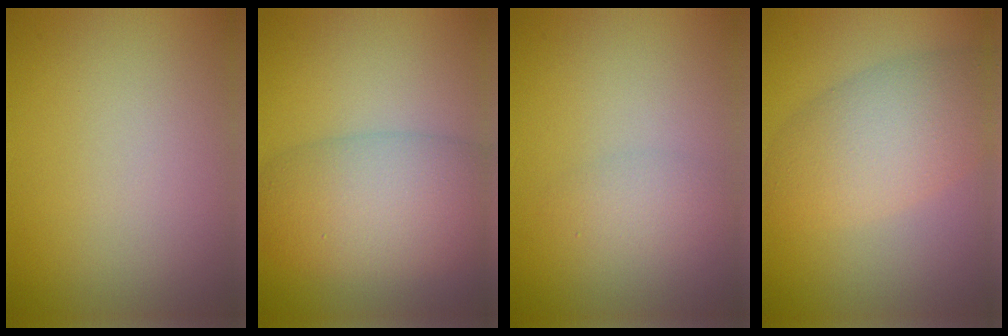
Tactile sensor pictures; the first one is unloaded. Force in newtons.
{"total": 6.8, "press": 6.8, "slide": 0.4}
{"total": 1.6, "press": 1.5, "slide": 0.2}
{"total": 6.0, "press": 6.0, "slide": 0.1}